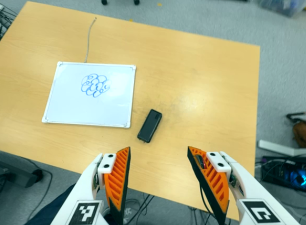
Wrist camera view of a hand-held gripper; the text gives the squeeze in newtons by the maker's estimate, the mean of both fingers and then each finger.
{"total": 0.0}